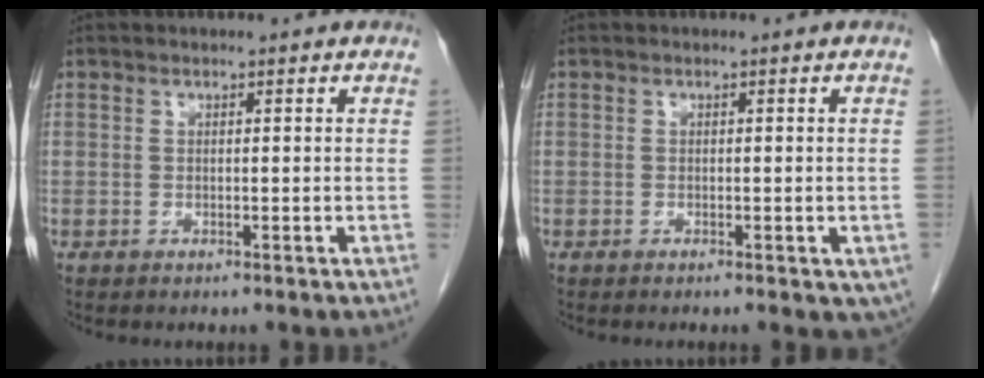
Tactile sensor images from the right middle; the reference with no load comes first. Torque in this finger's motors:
{"motor_torque": [1.13, -1.00, 0.13, 0.03]}